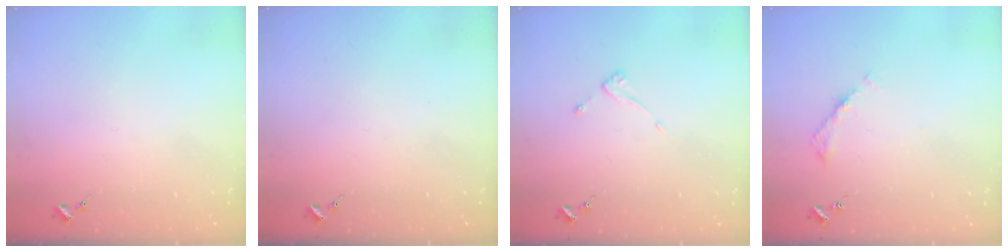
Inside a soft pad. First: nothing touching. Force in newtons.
{"total": 0.0}
{"total": 3.6, "press": 3.6, "slide": 0.3}
{"total": 5.3, "press": 5.3, "slide": 0.5}